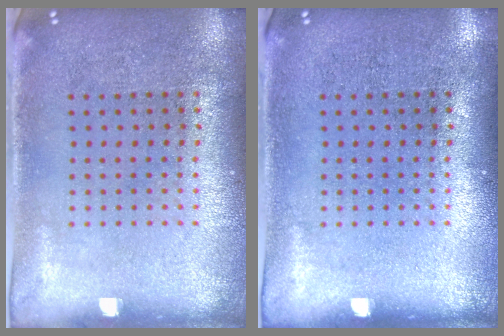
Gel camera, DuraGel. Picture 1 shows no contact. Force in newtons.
{"total": 0.0}